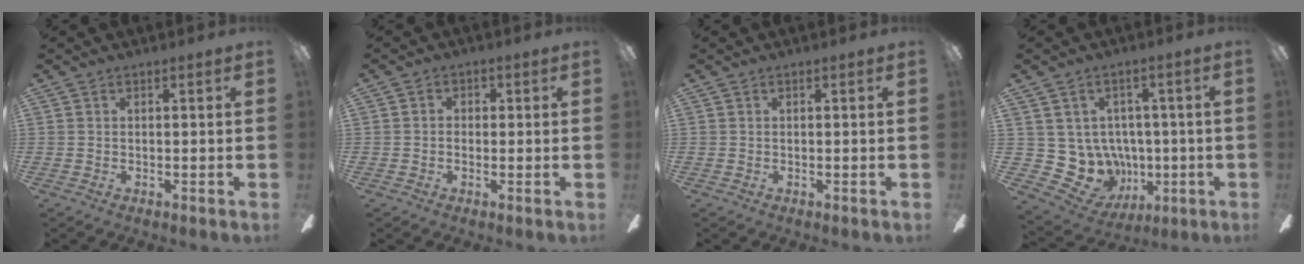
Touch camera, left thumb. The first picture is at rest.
{"total": 2.1, "force": [-0.6, 1.7, 1.0], "torque": [-0.010, 0.008, -0.015]}
{"total": 0.0}
{"total": 9.3, "force": [0.1, 8.9, 2.7], "torque": [-0.089, -0.022, 0.017]}